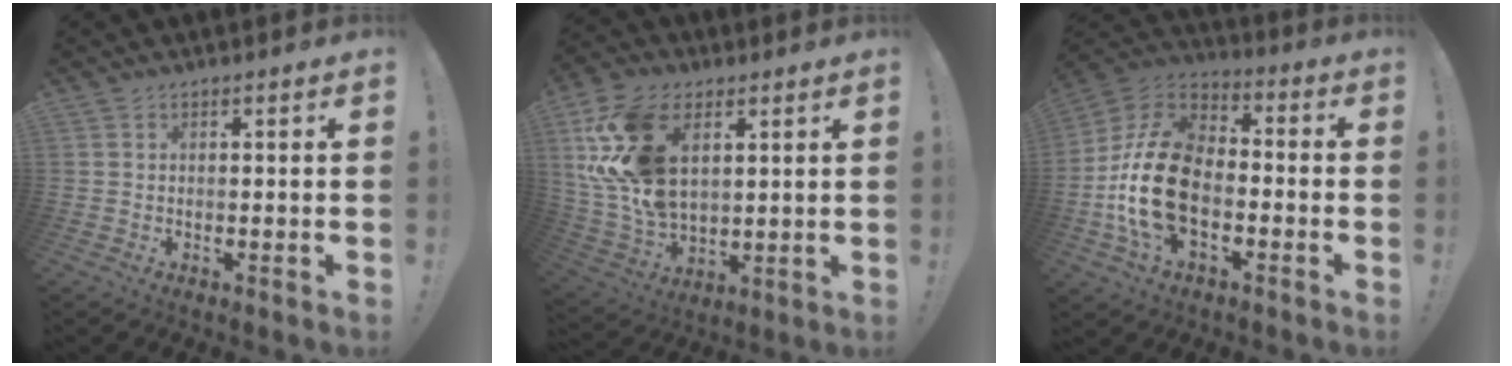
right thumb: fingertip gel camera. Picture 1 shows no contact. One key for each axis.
{"total": 20.2, "fx": 6.6, "fy": 13.1, "fz": 13.9, "tx": -0.292, "ty": -0.024, "tz": 0.125}
{"total": 21.9, "fx": -4.7, "fy": 13.8, "fz": 16.3, "tx": -0.315, "ty": 0.037, "tz": -0.067}